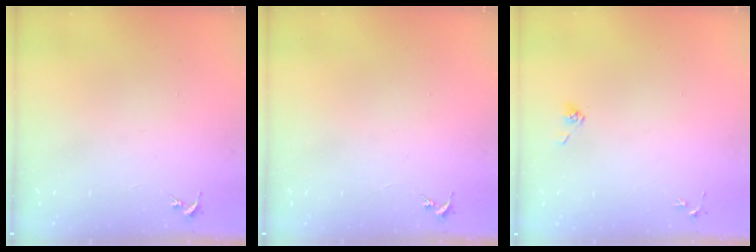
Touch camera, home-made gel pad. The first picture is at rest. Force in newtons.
{"total": 0.0}
{"total": 4.2, "press": 3.9, "slide": 1.6}